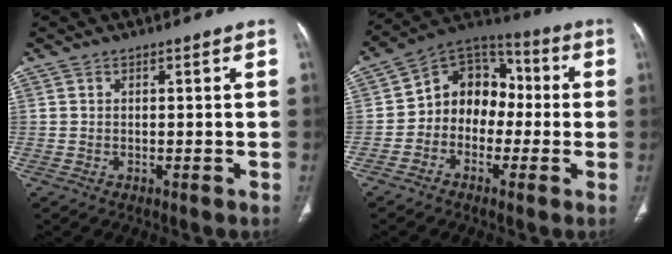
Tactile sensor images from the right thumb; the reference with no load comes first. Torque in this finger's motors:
{"motor_torque": [-0.58, 0.51, 0.06, 0.26, 0.07]}